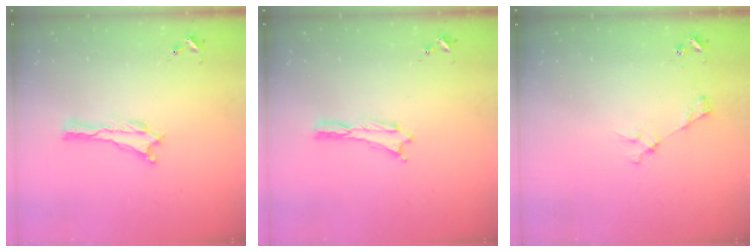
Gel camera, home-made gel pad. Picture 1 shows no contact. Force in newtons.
{"total": 0.0}
{"total": 3.3, "press": 3.3, "slide": 0.3}